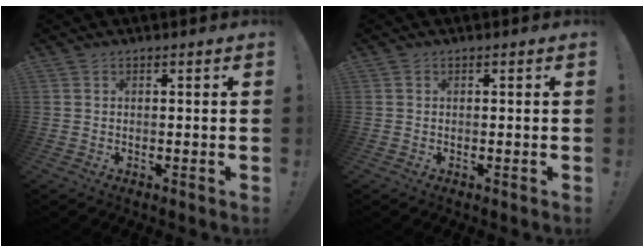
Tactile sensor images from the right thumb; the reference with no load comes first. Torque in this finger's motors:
{"motor_torque": [0.07, 0.06, 0.14, 0.13, -0.03]}